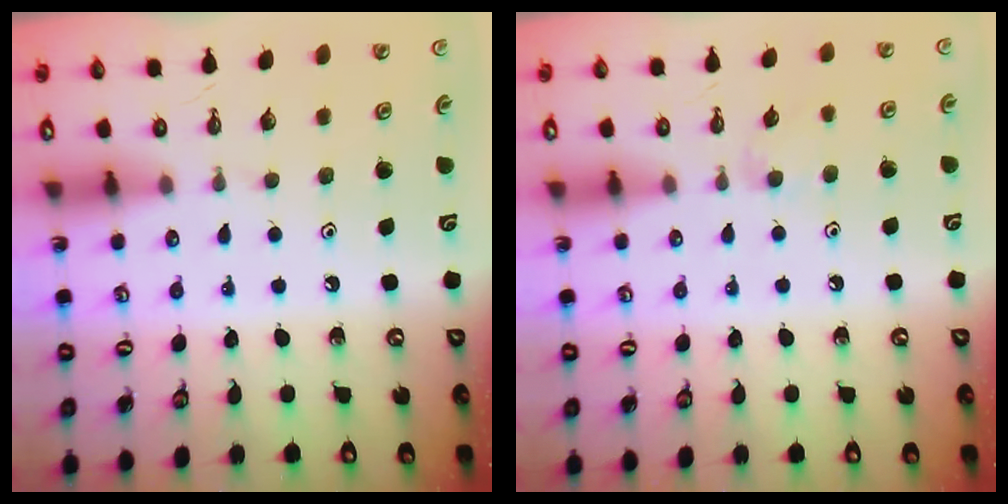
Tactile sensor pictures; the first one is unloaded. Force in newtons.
{"total": 4.1, "press": 4.1, "slide": 0.6}